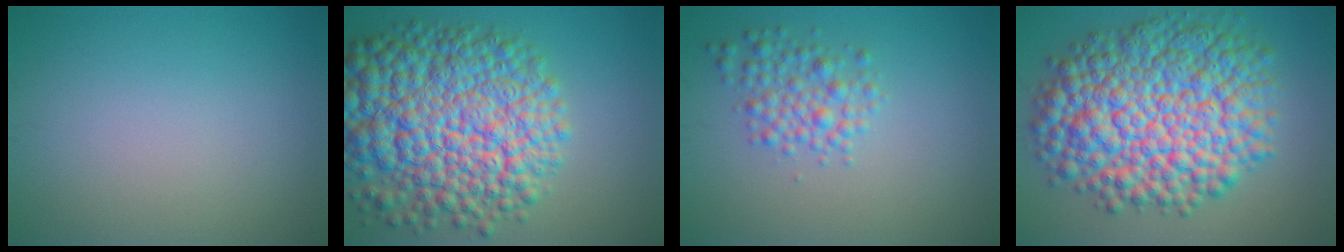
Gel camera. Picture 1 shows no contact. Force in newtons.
{"total": 14.7, "press": 14.7, "slide": 0.5}
{"total": 3.0, "press": 3.0, "slide": 0.1}
{"total": 14.3, "press": 14.3, "slide": 0.3}